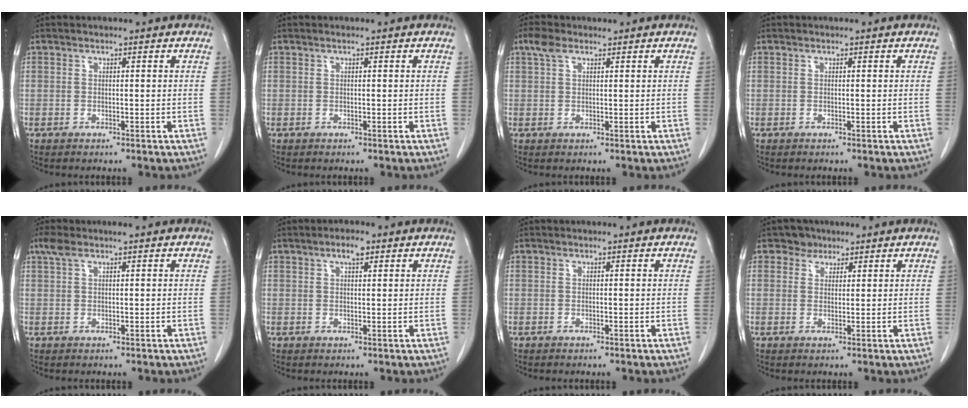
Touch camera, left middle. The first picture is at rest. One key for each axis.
{"total": 0.0}
{"total": 2.5, "fx": 1.6, "fy": 1.1, "fz": 1.5, "tx": -0.039, "ty": 0.021, "tz": 0.034}
{"total": 0.0}
{"total": 2.1, "fx": 1.5, "fy": 0.4, "fz": 1.5, "tx": -0.040, "ty": 0.023, "tz": 0.033}
{"total": 2.4, "fx": 1.3, "fy": 0.8, "fz": 1.8, "tx": -0.033, "ty": 0.006, "tz": 0.021}
{"total": 0.0}
{"total": 2.3, "fx": 1.6, "fy": 1.7, "fz": -0.1, "tx": 0.006, "ty": 0.003, "tz": 0.020}